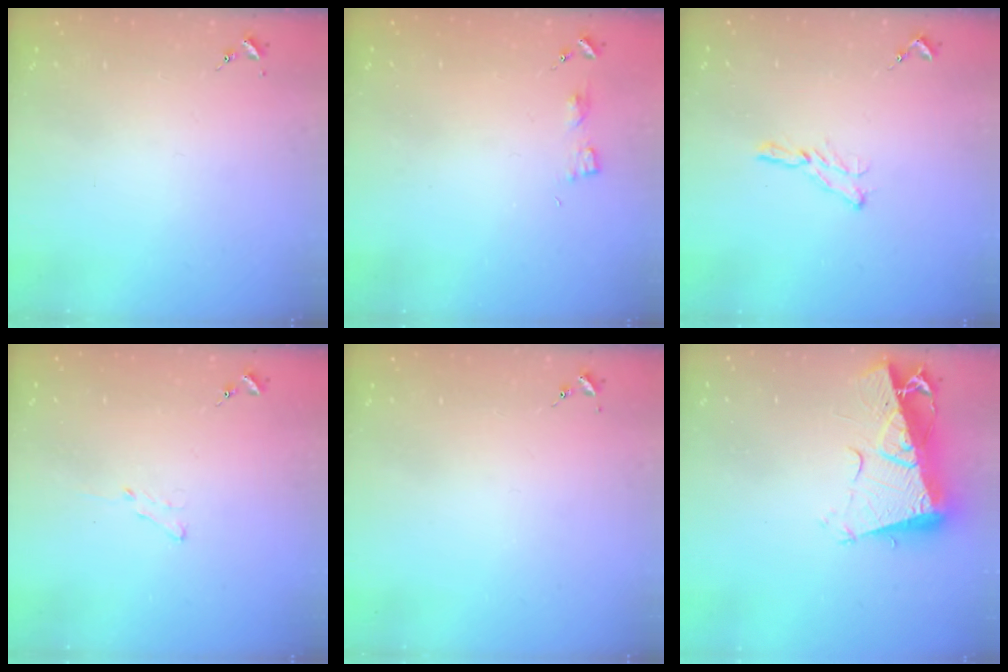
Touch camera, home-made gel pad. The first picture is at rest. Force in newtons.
{"total": 4.3, "press": 4.3, "slide": 0.5}
{"total": 5.9, "press": 5.9, "slide": 0.5}
{"total": 3.8, "press": 3.7, "slide": 0.4}
{"total": 0.0}
{"total": 15.1, "press": 14.9, "slide": 1.8}